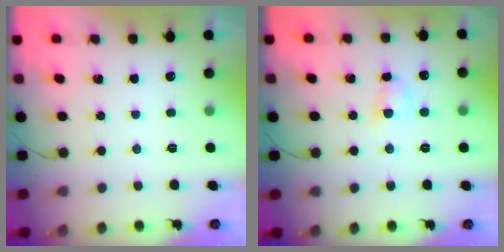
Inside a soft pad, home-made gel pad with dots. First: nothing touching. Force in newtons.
{"total": 4.5, "press": 4.2, "slide": 1.7}